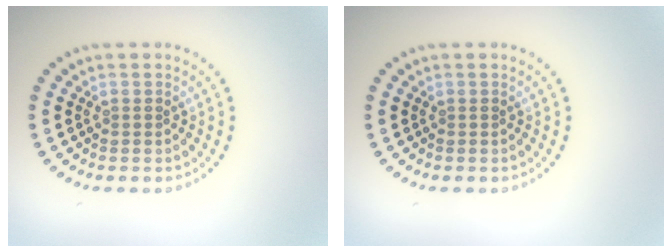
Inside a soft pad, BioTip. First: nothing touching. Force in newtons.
{"total": 0.0}